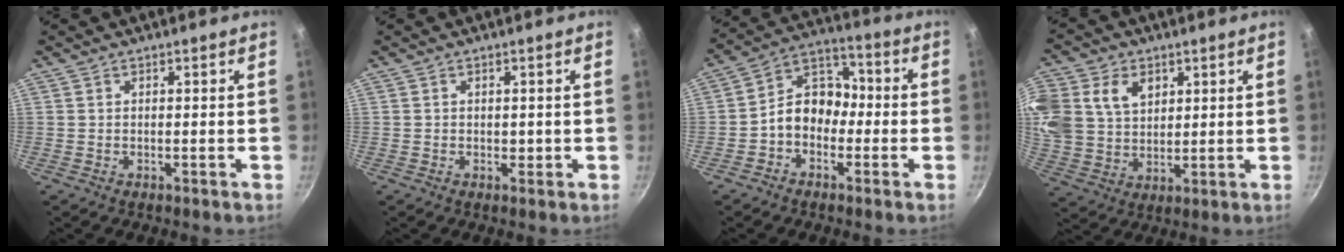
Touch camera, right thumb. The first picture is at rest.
{"total": 0.9, "force": [0.0, 0.8, 0.5], "torque": [-0.001, 0.002, 0.001]}
{"total": 9.7, "force": [-2.2, 7.6, 5.7], "torque": [-0.049, 0.046, -0.059]}
{"total": 18.8, "force": [6.6, 14.4, 10.2], "torque": [-0.241, 0.016, 0.131]}